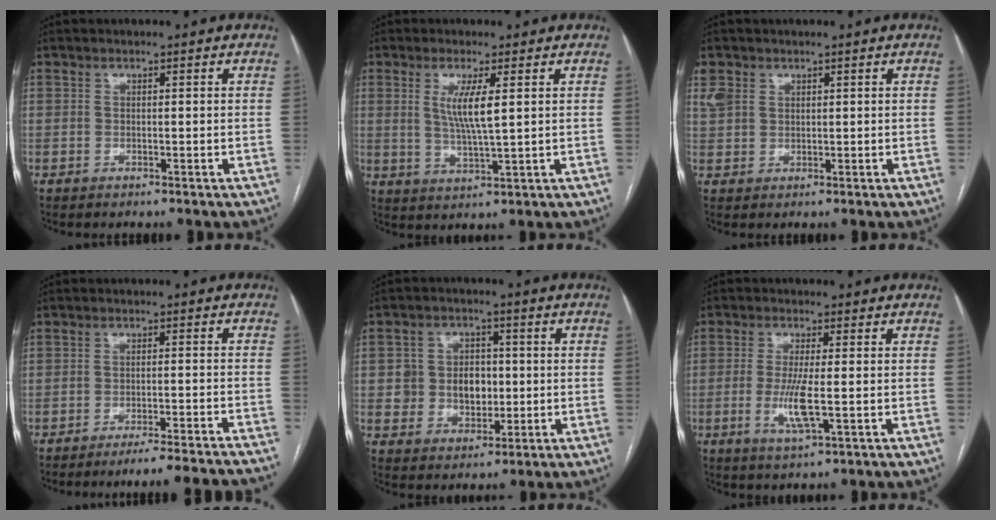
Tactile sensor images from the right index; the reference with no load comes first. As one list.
[{"total": 5.7, "force": [1.5, 0.1, 5.4], "torque": [-0.111, -0.011, 0.033]}, {"total": 2.9, "force": [1.6, 2.2, 0.9], "torque": [-0.028, 0.012, 0.040]}, {"total": 13.7, "force": [-12.8, -1.6, 4.6], "torque": [-0.031, -0.026, -0.166]}, {"total": 7.1, "force": [0.3, 6.0, 3.8], "torque": [-0.061, 0.020, 0.016]}, {"total": 5.6, "force": [-0.9, 0.5, 5.5], "torque": [-0.123, -0.015, -0.014]}]